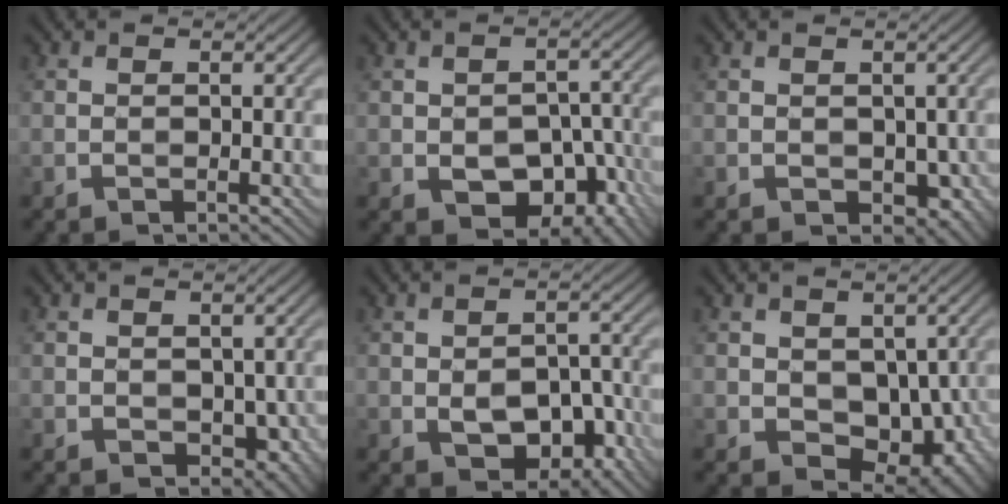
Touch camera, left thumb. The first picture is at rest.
{"total": 8.7, "force": [-3.4, 5.6, 5.8], "torque": [-0.093, -0.019, -0.041]}
{"total": 3.5, "force": [-0.4, 2.6, 2.3], "torque": [-0.037, -0.014, -0.002]}
{"total": 3.9, "force": [-0.4, 2.9, 2.7], "torque": [-0.044, -0.016, -0.003]}
{"total": 7.5, "force": [-2.5, 4.5, 5.4], "torque": [-0.087, -0.014, -0.033]}
{"total": 8.4, "force": [-0.1, 6.0, 5.9], "torque": [-0.097, -0.032, 0.011]}